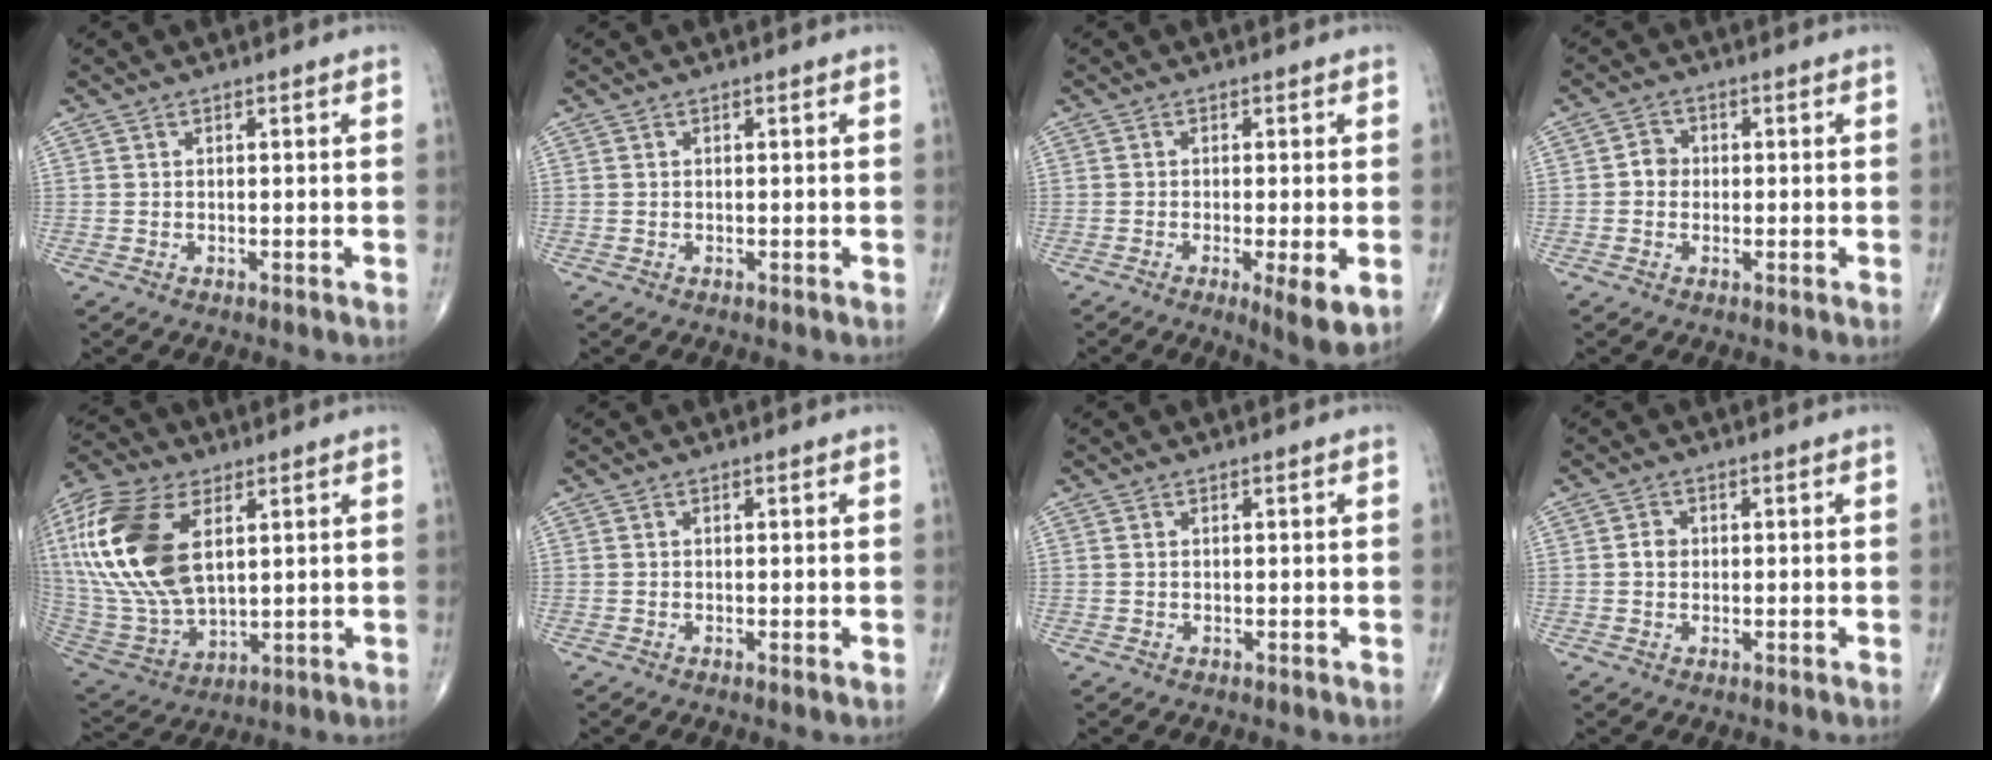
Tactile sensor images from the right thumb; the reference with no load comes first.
{"total": 0.0}
{"total": 6.3, "force": [-1.8, 1.1, 5.9], "torque": [-0.094, -0.018, -0.029]}
{"total": 2.7, "force": [-0.2, 2.4, 1.1], "torque": [-0.004, 0.007, -0.010]}
{"total": 24.1, "force": [6.5, 13.2, 19.1], "torque": [-0.423, -0.023, 0.125]}
{"total": 0.6, "force": [-0.1, 0.0, 0.6], "torque": [-0.015, -0.003, -0.003]}
{"total": 0.0}
{"total": 1.9, "force": [0.1, 1.6, 1.0], "torque": [-0.010, 0.005, 0.000]}